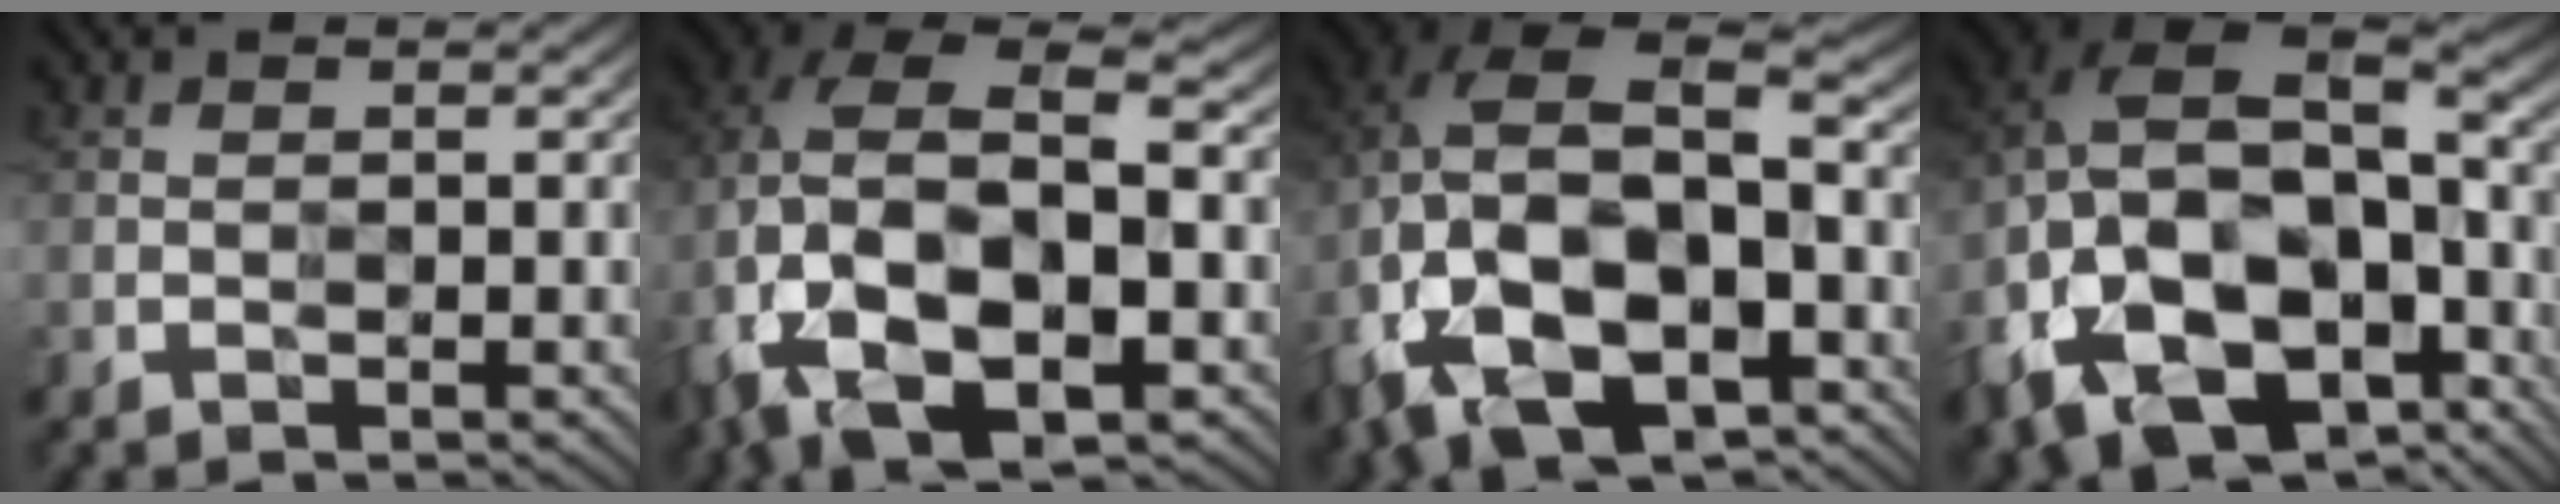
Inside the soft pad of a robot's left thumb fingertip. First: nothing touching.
{"total": 16.7, "force": [-3.1, 10.4, 12.7], "torque": [-0.278, -0.018, -0.032]}
{"total": 19.2, "force": [-5.8, 12.2, 13.6], "torque": [-0.283, -0.023, -0.072]}
{"total": 19.5, "force": [-8.6, 12.7, 12.0], "torque": [-0.267, -0.049, -0.114]}